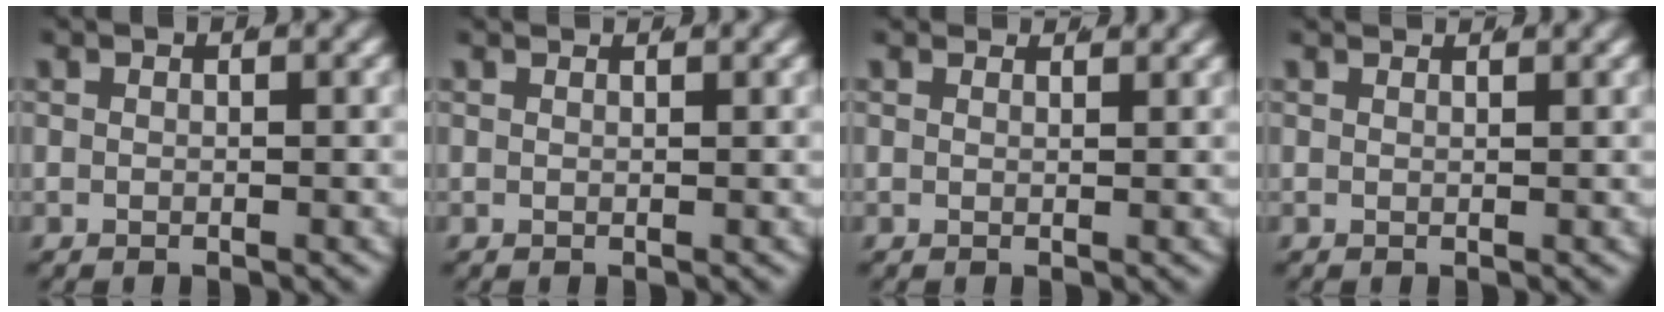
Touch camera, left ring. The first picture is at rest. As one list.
[{"total": 0.8, "force": [0.7, -0.4, 0.0], "torque": [0.008, -0.002, 0.012]}, {"total": 1.3, "force": [1.3, -0.3, 0.1], "torque": [0.004, -0.004, 0.021]}, {"total": 1.2, "force": [1.1, -0.5, 0.1], "torque": [0.008, -0.001, 0.018]}]